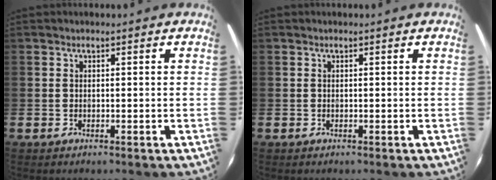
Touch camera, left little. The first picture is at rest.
{"total": 0.0}